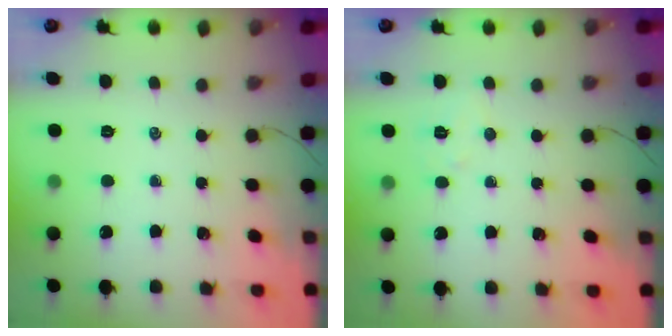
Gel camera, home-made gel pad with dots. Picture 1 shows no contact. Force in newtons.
{"total": 4.8, "press": 4.7, "slide": 0.9}